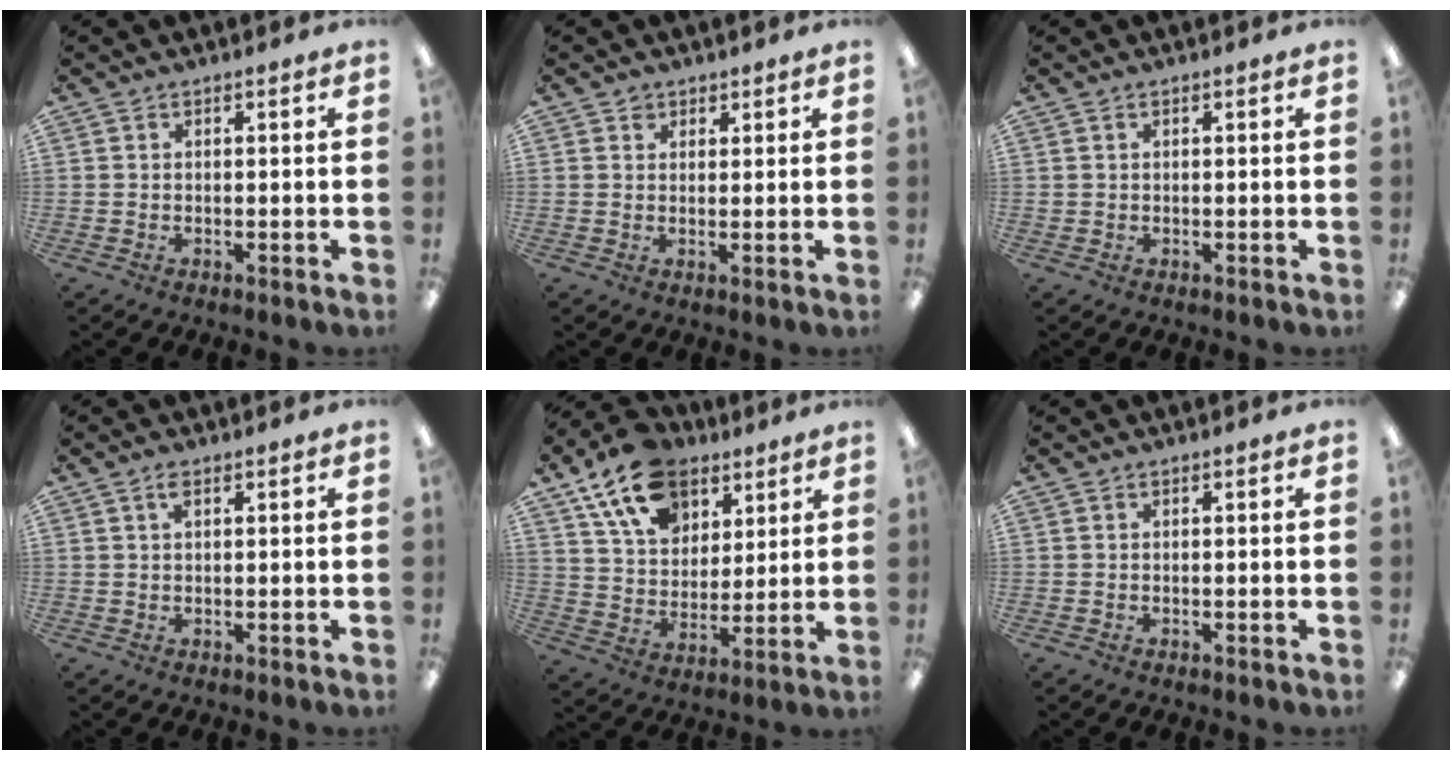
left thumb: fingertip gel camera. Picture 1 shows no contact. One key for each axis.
{"total": 2.2, "fx": 1.5, "fy": 1.6, "fz": 0.2, "tx": 0.011, "ty": -0.006, "tz": 0.025}
{"total": 1.0, "fx": 0.5, "fy": 0.6, "fz": 0.6, "tx": -0.013, "ty": 0.004, "tz": 0.008}
{"total": 2.3, "fx": 1.3, "fy": 1.0, "fz": 1.6, "tx": -0.029, "ty": 0.001, "tz": 0.020}
{"total": 17.7, "fx": 11.0, "fy": 11.0, "fz": 8.4, "tx": -0.150, "ty": -0.045, "tz": 0.204}
{"total": 0.0}